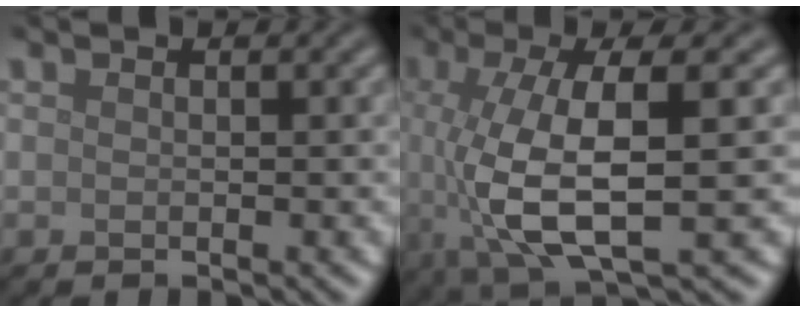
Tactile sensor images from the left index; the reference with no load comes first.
{"total": 9.0, "force": [-0.9, 2.9, 8.5], "torque": [-0.165, -0.007, -0.015]}